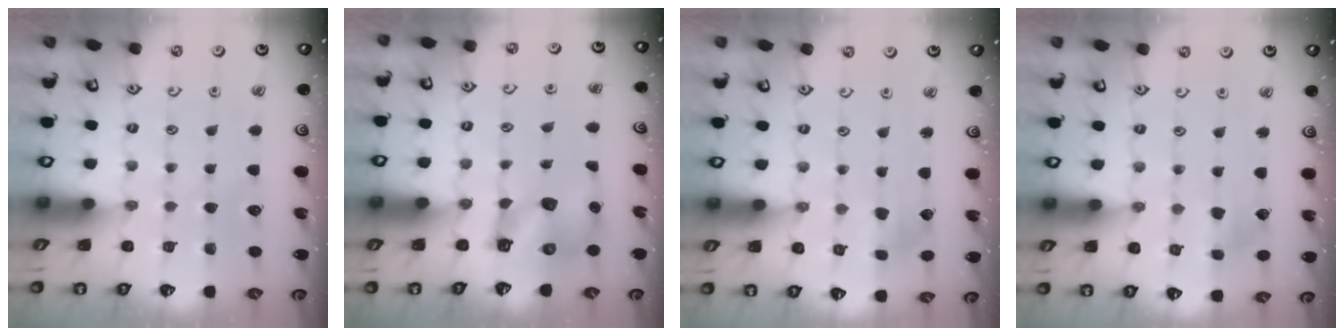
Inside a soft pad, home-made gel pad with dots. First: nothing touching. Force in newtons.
{"total": 7.1, "press": 7.0, "slide": 1.0}
{"total": 2.5, "press": 2.5, "slide": 0.3}
{"total": 2.8, "press": 2.7, "slide": 0.5}